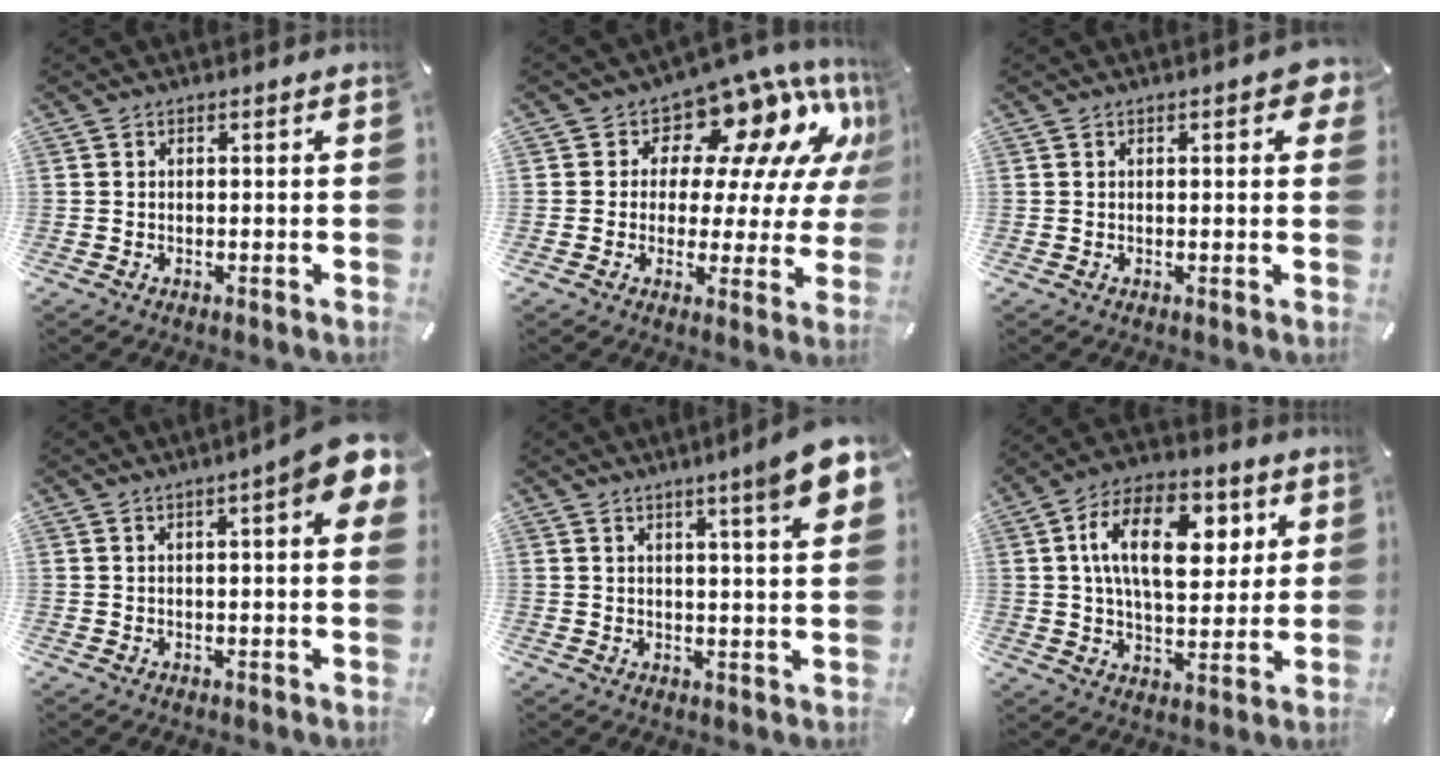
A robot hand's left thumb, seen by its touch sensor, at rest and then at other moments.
{"total": 14.2, "force": [9.0, 7.5, 8.1], "torque": [-0.120, -0.080, 0.149]}
{"total": 3.2, "force": [1.1, 1.2, 2.8], "torque": [-0.033, -0.003, 0.012]}
{"total": 8.5, "force": [3.7, 1.7, 7.4], "torque": [-0.102, -0.017, 0.057]}
{"total": 9.4, "force": [5.3, 0.7, 7.8], "torque": [-0.115, -0.027, 0.082]}
{"total": 17.1, "force": [5.5, 9.9, 12.9], "torque": [-0.208, 0.004, 0.090]}